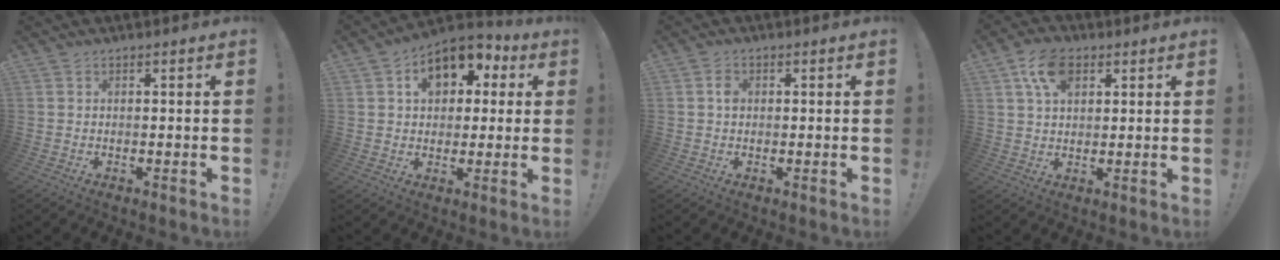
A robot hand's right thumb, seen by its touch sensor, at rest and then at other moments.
{"total": 12.6, "force": [5.2, 8.7, 7.5], "torque": [-0.109, -0.015, 0.095]}
{"total": 2.1, "force": [0.0, 1.6, 1.4], "torque": [-0.022, 0.005, -0.002]}
{"total": 9.8, "force": [4.5, 6.0, 6.2], "torque": [-0.106, -0.001, 0.085]}